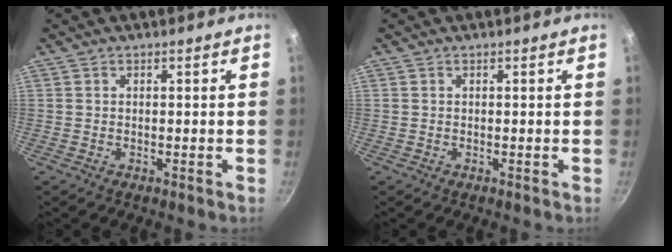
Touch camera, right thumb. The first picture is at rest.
{"total": 0.0}